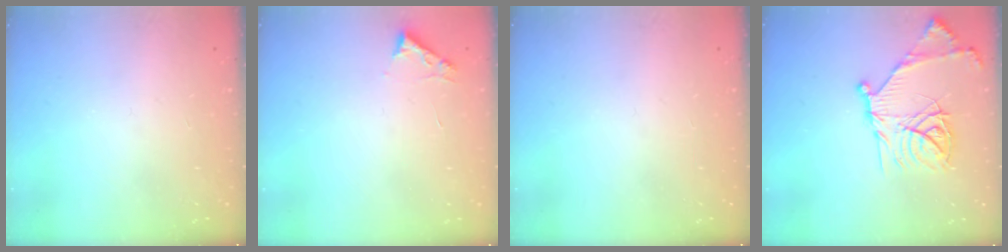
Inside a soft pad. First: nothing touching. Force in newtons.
{"total": 2.7, "press": 2.7, "slide": 0.3}
{"total": 0.0}
{"total": 19.2, "press": 19.1, "slide": 1.7}